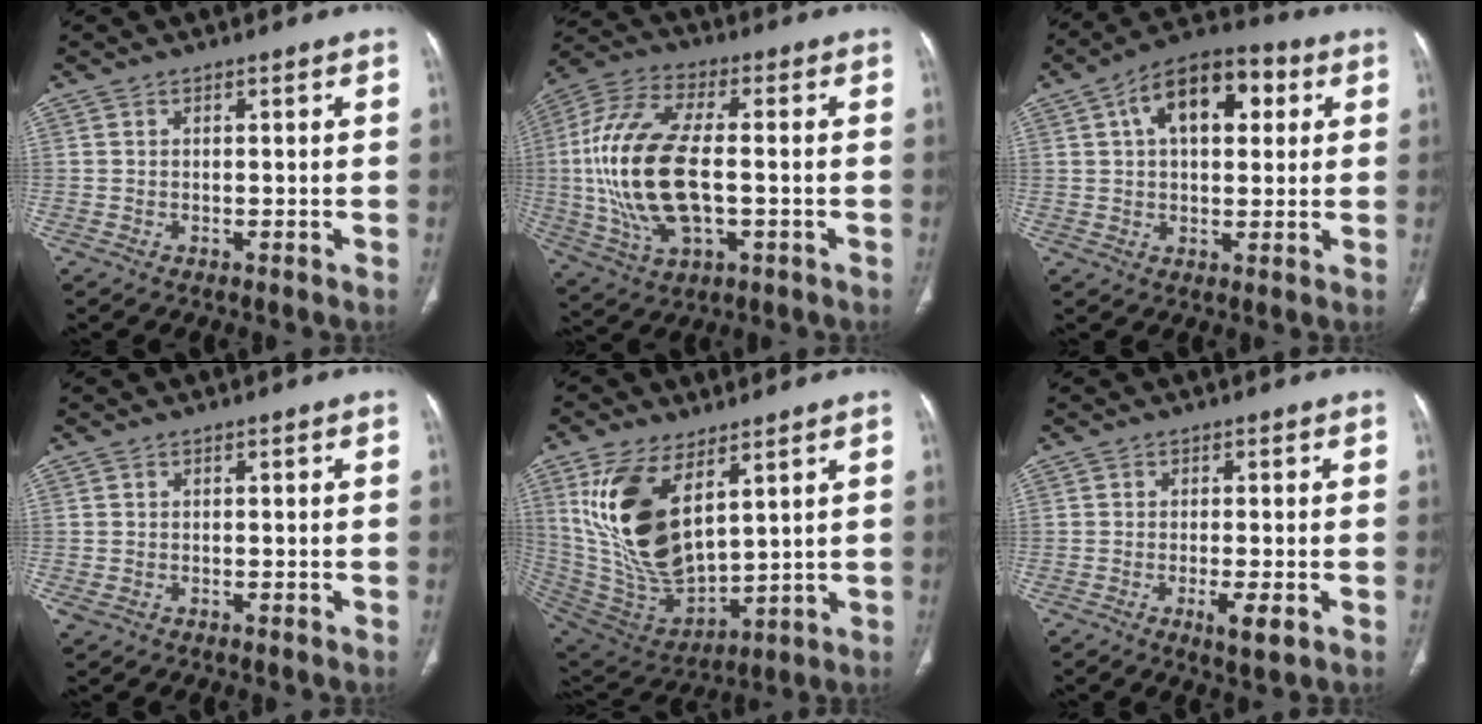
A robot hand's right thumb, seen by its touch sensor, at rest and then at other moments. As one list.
[{"total": 20.5, "force": [-1.0, 10.0, 17.9], "torque": [-0.383, 0.011, -0.014]}, {"total": 14.3, "force": [4.5, 8.0, 10.9], "torque": [-0.147, 0.020, 0.065]}, {"total": 1.3, "force": [-0.5, 0.9, 0.8], "torque": [-0.022, -0.002, -0.006]}, {"total": 19.8, "force": [7.4, 9.9, 15.4], "torque": [-0.286, -0.033, 0.162]}, {"total": 4.0, "force": [-1.4, 0.8, 3.6], "torque": [-0.066, -0.009, -0.024]}]